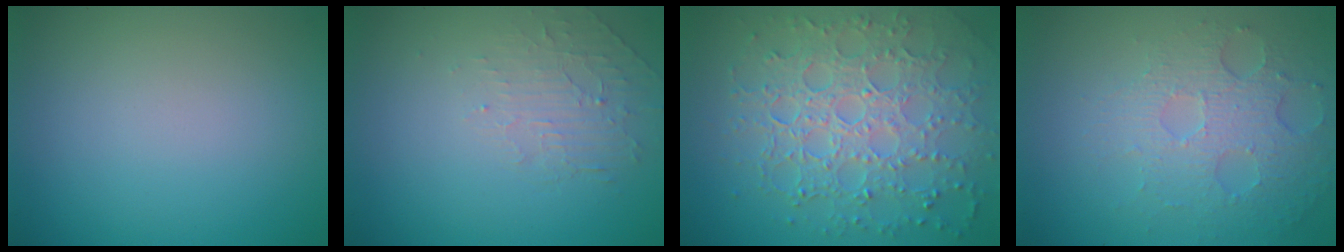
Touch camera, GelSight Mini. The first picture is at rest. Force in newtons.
{"total": 1.9, "press": 0.6, "slide": 1.8}
{"total": 7.7, "press": 5.4, "slide": 5.5}
{"total": 5.0, "press": 3.5, "slide": 3.7}